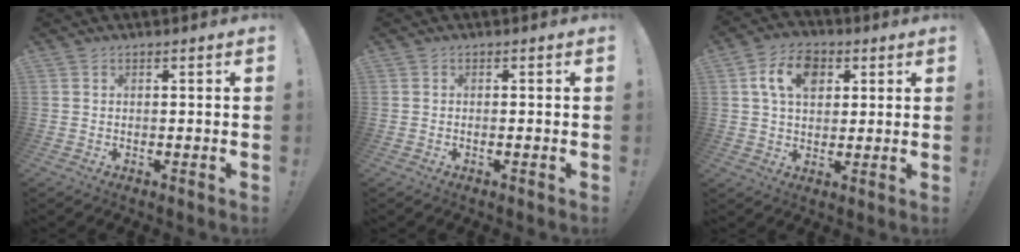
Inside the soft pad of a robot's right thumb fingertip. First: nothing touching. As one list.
[{"total": 0.6, "force": [-0.3, -0.2, 0.5], "torque": [-0.009, 0.000, -0.006]}, {"total": 11.3, "force": [3.7, 8.0, 7.0], "torque": [-0.114, 0.011, 0.070]}]